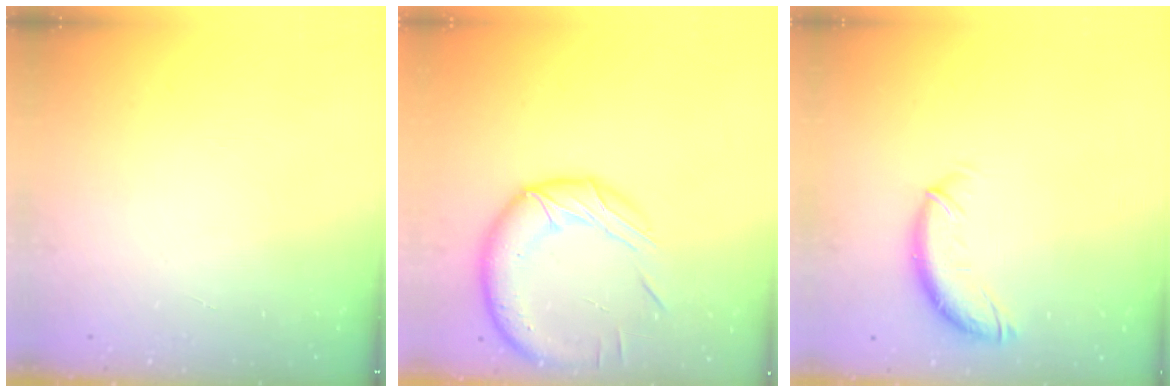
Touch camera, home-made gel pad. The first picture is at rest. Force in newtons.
{"total": 16.9, "press": 16.8, "slide": 2.3}
{"total": 10.3, "press": 10.2, "slide": 0.7}